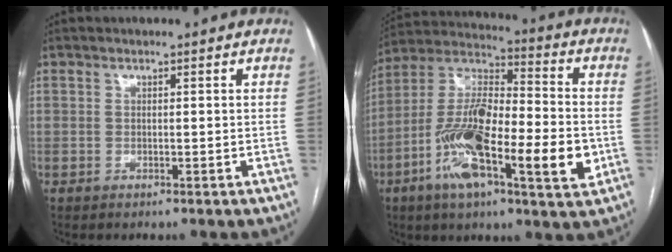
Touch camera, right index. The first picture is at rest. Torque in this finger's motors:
{"motor_torque": [1.86, -0.27, 0.63, 0.21]}